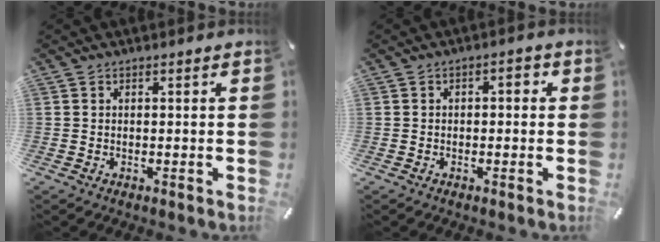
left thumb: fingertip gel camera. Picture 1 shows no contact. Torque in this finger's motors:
{"motor_torque": [0.09, 0.04, 0.15, 0.14, 0.00]}